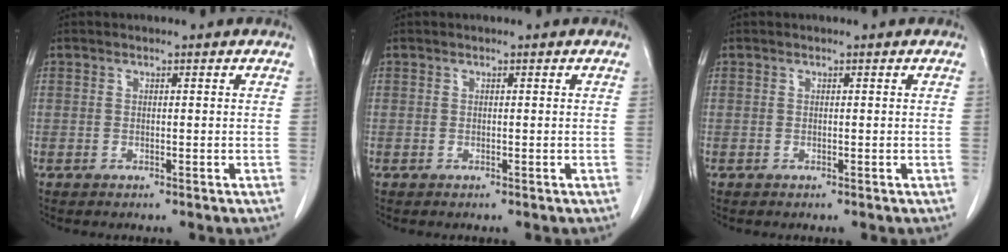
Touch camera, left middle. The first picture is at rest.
{"total": 0.0}
{"total": 0.0}